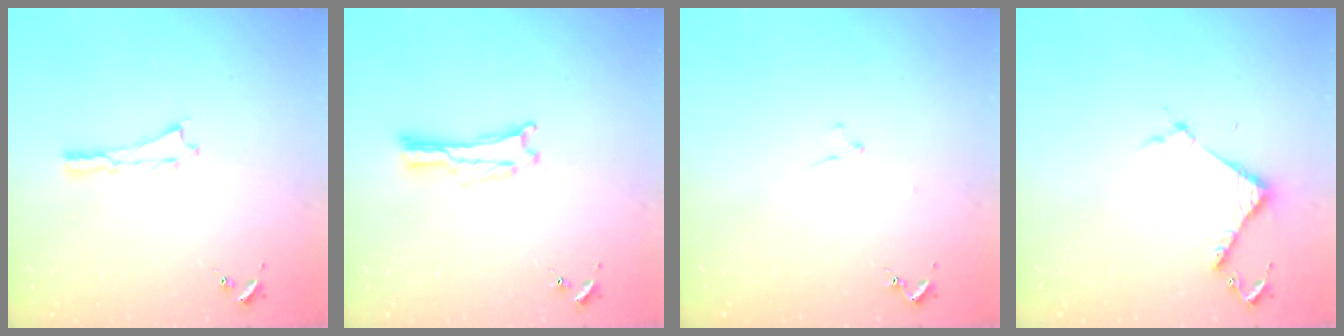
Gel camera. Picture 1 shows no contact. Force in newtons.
{"total": 0.0}
{"total": 1.1, "press": 1.1, "slide": 0.1}
{"total": 3.9, "press": 3.9, "slide": 0.3}